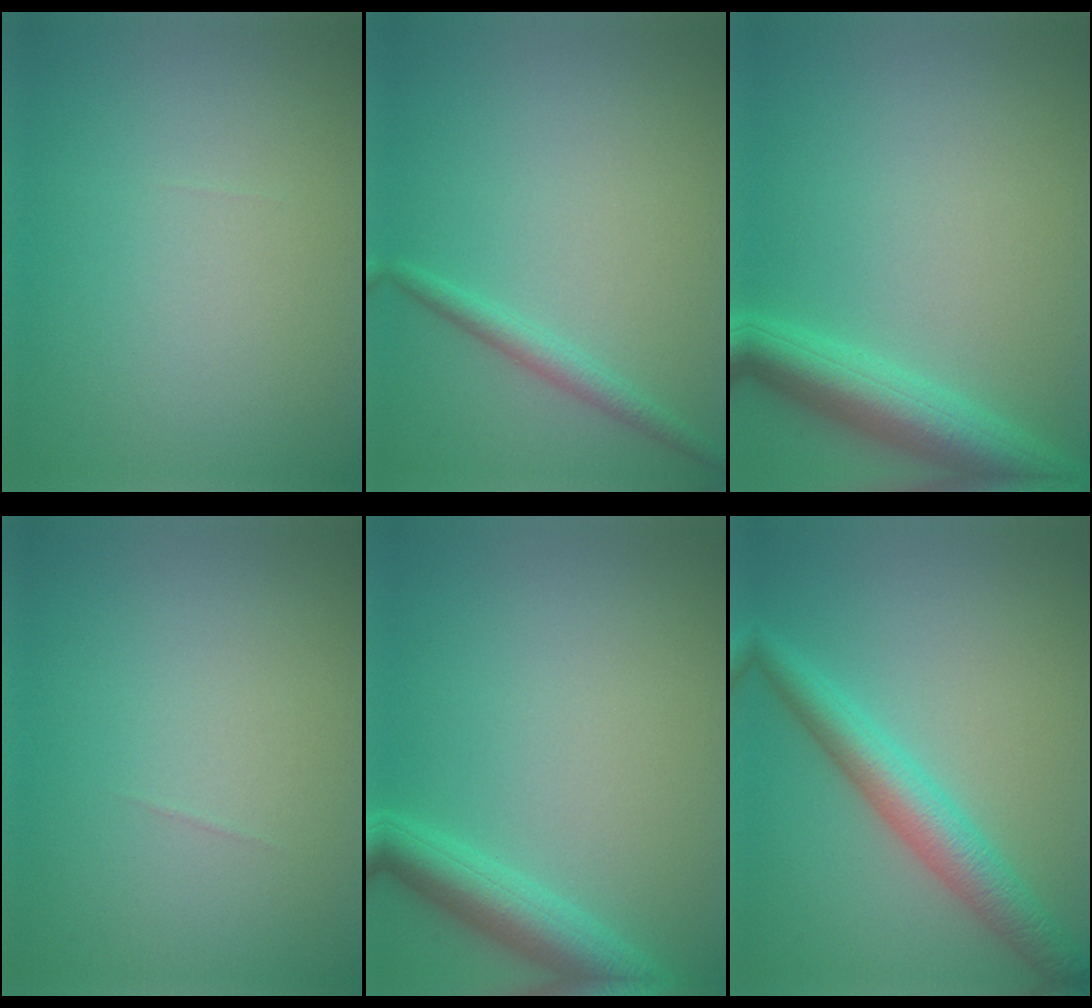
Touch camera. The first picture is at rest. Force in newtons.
{"total": 1.7, "press": 1.7, "slide": 0.1}
{"total": 5.3, "press": 5.3, "slide": 0.2}
{"total": 0.0}
{"total": 4.1, "press": 4.1, "slide": 0.2}
{"total": 4.4, "press": 4.4, "slide": 0.1}